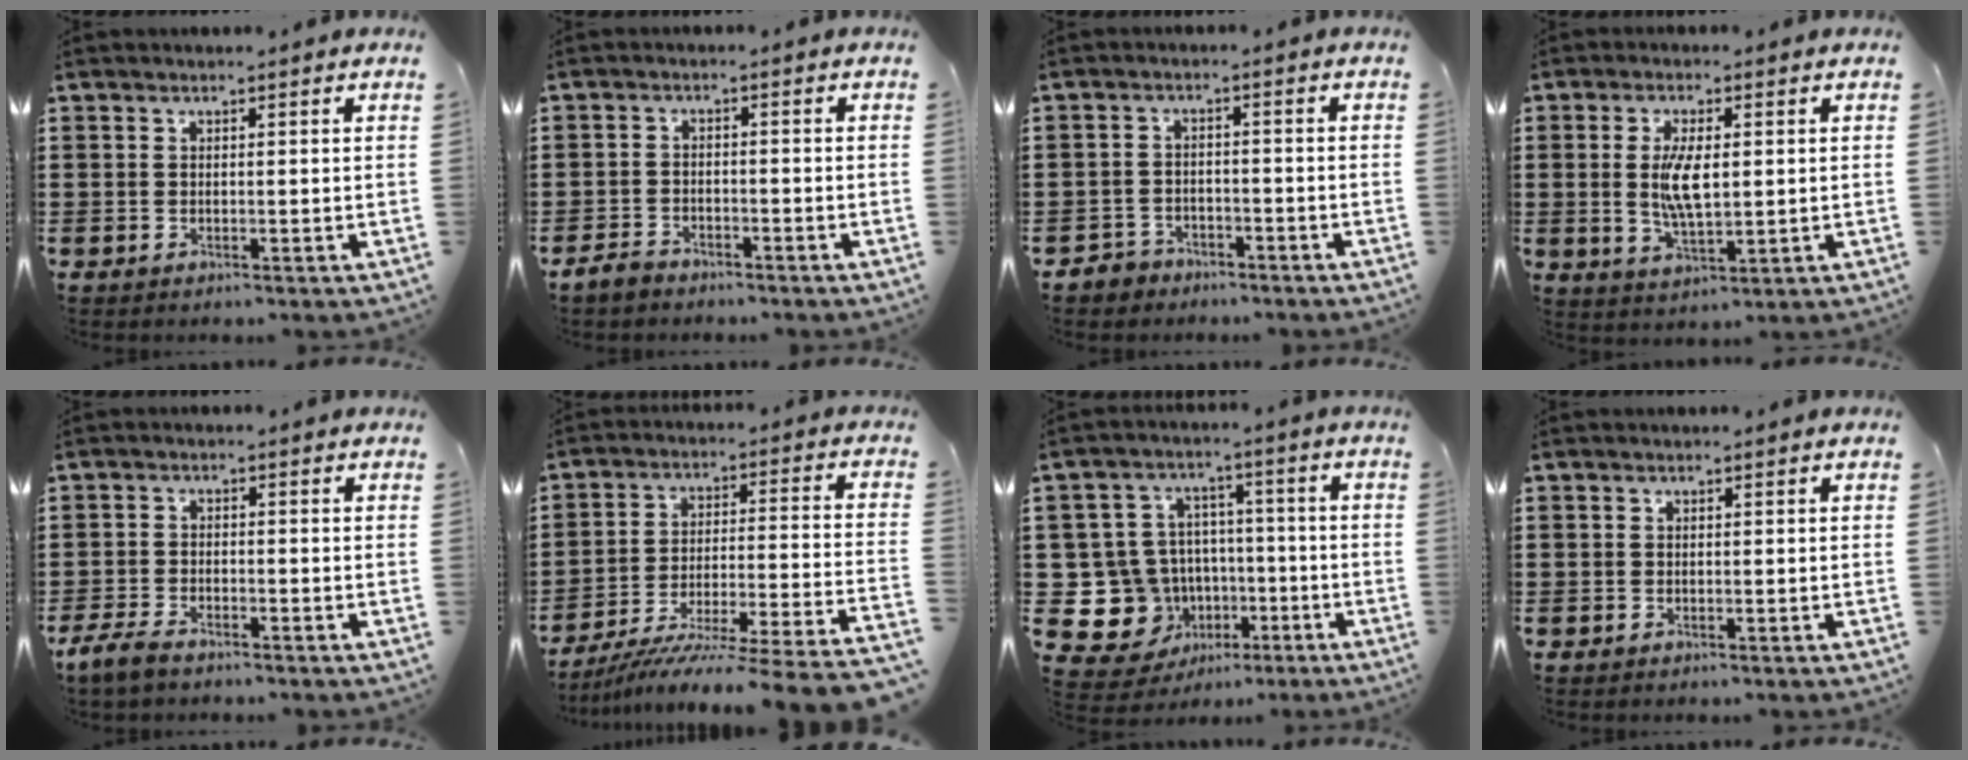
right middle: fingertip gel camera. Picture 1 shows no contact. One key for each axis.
{"total": 2.4, "fx": -2.1, "fy": 0.8, "fz": 0.8, "tx": -0.033, "ty": -0.002, "tz": -0.047}
{"total": 2.5, "fx": -2.3, "fy": 0.8, "fz": -0.1, "tx": -0.007, "ty": -0.002, "tz": -0.051}
{"total": 6.3, "fx": 0.9, "fy": 2.5, "fz": 5.8, "tx": -0.131, "ty": 0.000, "tz": 0.010}
{"total": 3.3, "fx": -2.7, "fy": 0.9, "fz": 1.7, "tx": -0.053, "ty": -0.004, "tz": -0.059}
{"total": 7.9, "fx": -6.8, "fy": -0.9, "fz": 3.9, "tx": -0.060, "ty": -0.019, "tz": -0.140}
{"total": 11.9, "fx": -3.9, "fy": 10.7, "fz": 3.5, "tx": -0.123, "ty": 0.004, "tz": -0.059}
{"total": 0.6, "fx": -0.3, "fy": 0.5, "fz": 0.1, "tx": -0.004, "ty": 0.001, "tz": -0.006}